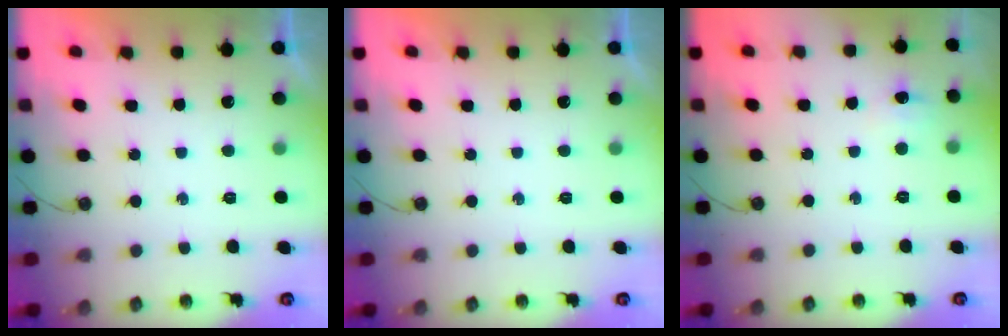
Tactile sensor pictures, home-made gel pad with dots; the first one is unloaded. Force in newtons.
{"total": 0.0}
{"total": 4.3, "press": 4.3, "slide": 0.5}